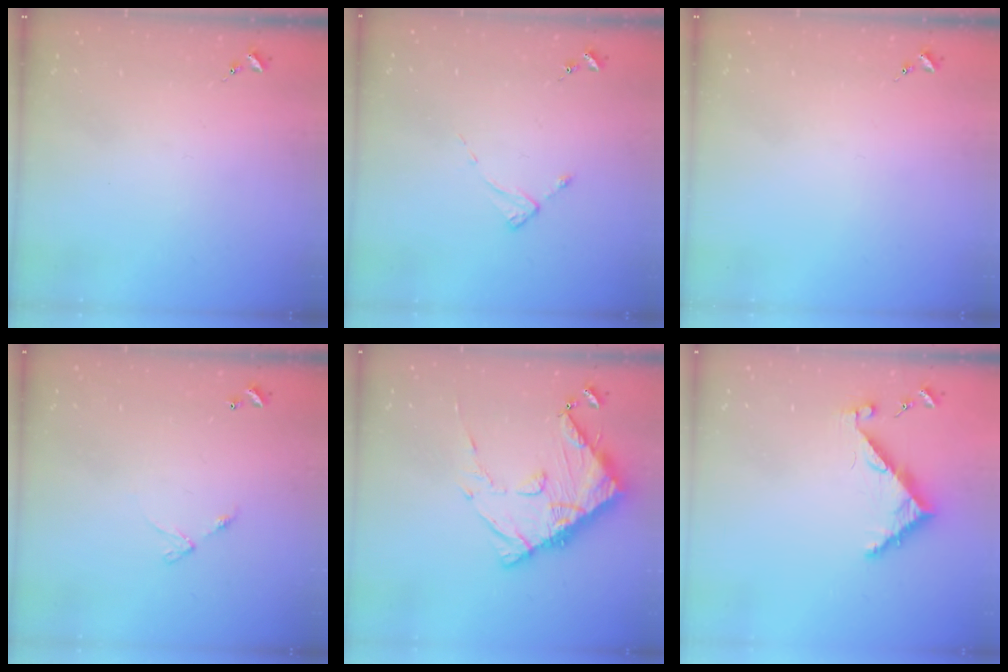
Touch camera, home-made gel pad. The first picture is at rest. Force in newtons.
{"total": 2.6, "press": 2.6, "slide": 0.2}
{"total": 0.0}
{"total": 4.7, "press": 4.7, "slide": 0.4}
{"total": 14.1, "press": 14.0, "slide": 1.6}
{"total": 6.3, "press": 6.3, "slide": 0.5}